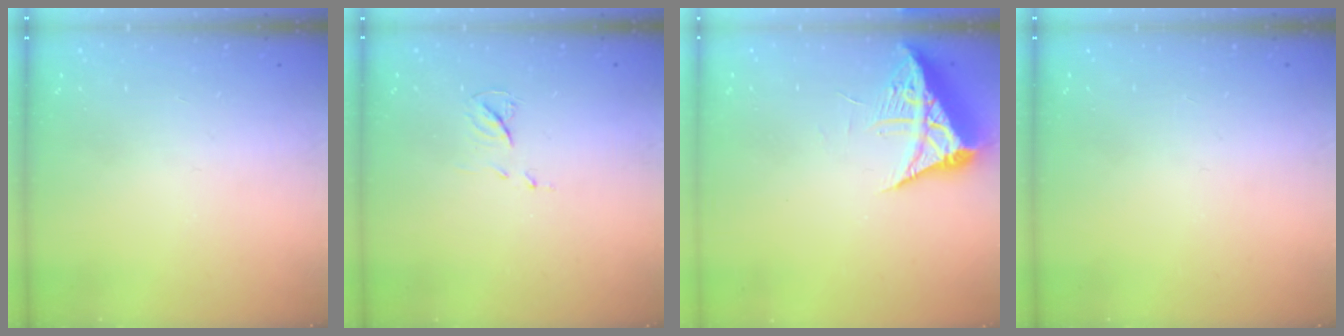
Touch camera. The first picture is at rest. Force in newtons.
{"total": 5.8, "press": 5.8, "slide": 0.5}
{"total": 8.1, "press": 8.0, "slide": 0.8}
{"total": 0.0}